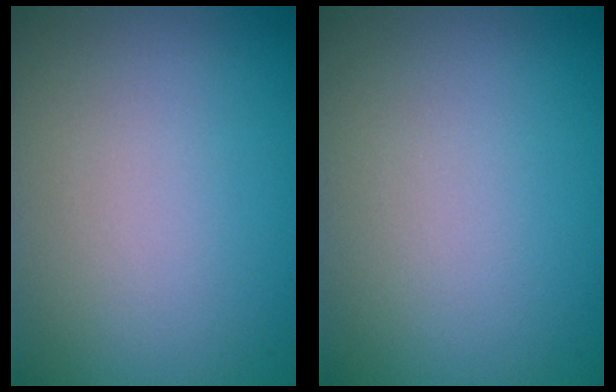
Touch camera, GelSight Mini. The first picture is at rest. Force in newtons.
{"total": 0.0}